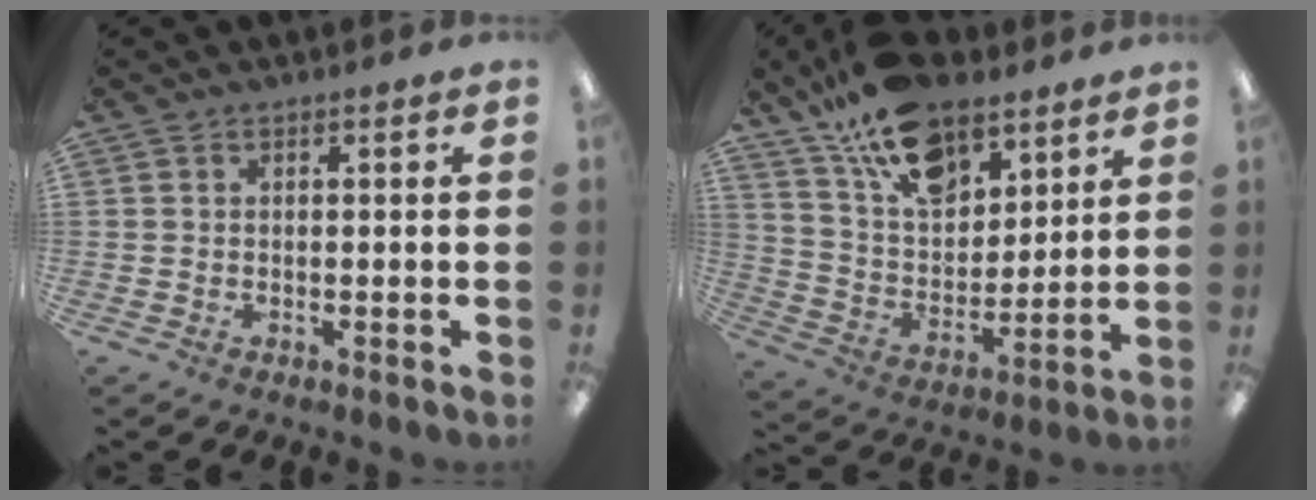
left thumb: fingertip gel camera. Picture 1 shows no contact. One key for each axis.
{"total": 18.4, "fx": 12.5, "fy": 9.6, "fz": 9.5, "tx": -0.171, "ty": -0.061, "tz": 0.228}